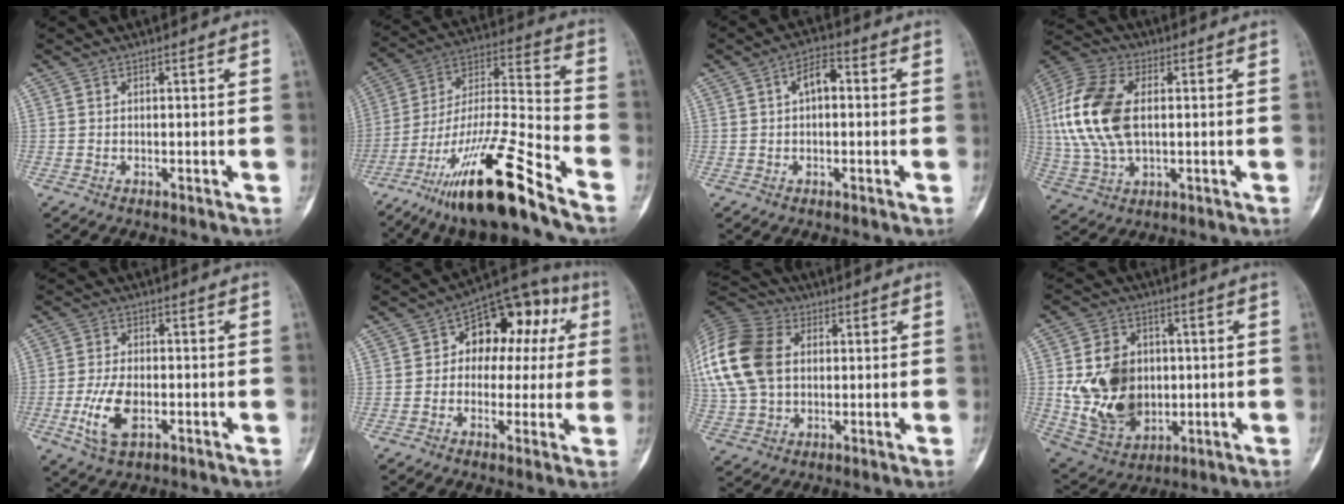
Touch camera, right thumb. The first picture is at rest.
{"total": 21.6, "force": [-14.6, 2.9, 15.7], "torque": [-0.326, 0.063, -0.260]}
{"total": 5.0, "force": [0.8, 2.7, 4.1], "torque": [-0.064, 0.017, 0.004]}
{"total": 17.4, "force": [1.7, 10.3, 14.0], "torque": [-0.304, 0.008, 0.034]}
{"total": 8.2, "force": [-2.5, 4.2, 6.6], "torque": [-0.141, 0.005, -0.044]}
{"total": 14.8, "force": [2.7, 10.3, 10.3], "torque": [-0.078, 0.045, 0.029]}
{"total": 22.1, "force": [3.9, 16.1, 14.6], "torque": [-0.335, 0.027, 0.077]}
{"total": 16.5, "force": [0.0, 12.7, 10.6], "torque": [-0.154, -0.004, 0.021]}